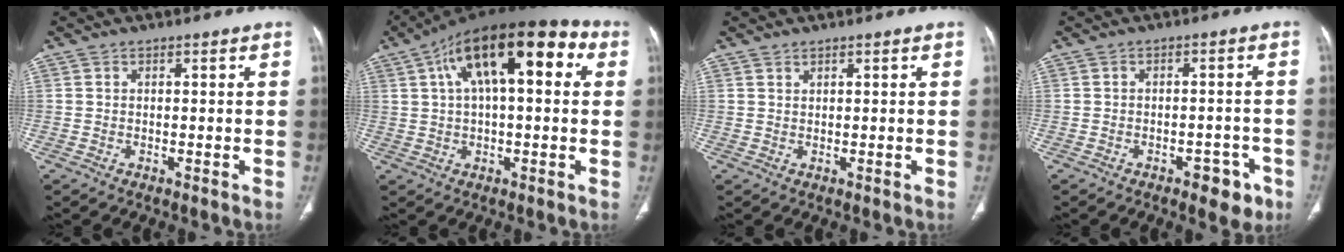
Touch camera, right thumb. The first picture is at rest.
{"total": 19.7, "force": [6.3, 8.5, 16.6], "torque": [-0.248, 0.038, 0.093]}
{"total": 0.6, "force": [0.6, 0.1, 0.1], "torque": [-0.003, -0.006, 0.012]}
{"total": 5.5, "force": [-3.1, 2.9, 3.6], "torque": [-0.023, 0.019, -0.035]}